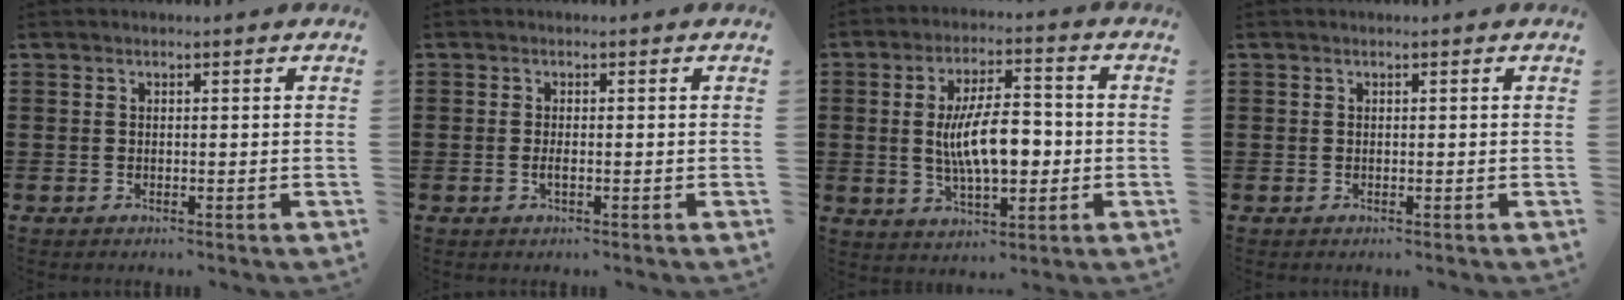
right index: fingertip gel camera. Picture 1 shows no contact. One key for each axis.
{"total": 1.1, "fx": -0.3, "fy": 0.2, "fz": 1.0, "tx": -0.020, "ty": -0.002, "tz": -0.005}
{"total": 9.9, "fx": -0.3, "fy": 4.2, "fz": 9.0, "tx": -0.159, "ty": 0.002, "tz": -0.012}
{"total": 0.0}